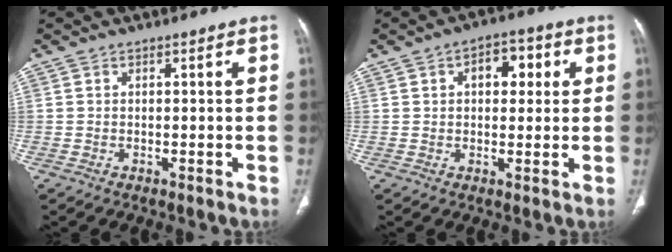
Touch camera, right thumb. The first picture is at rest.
{"total": 6.8, "force": [1.9, 4.2, 5.0], "torque": [-0.041, 0.008, 0.022]}